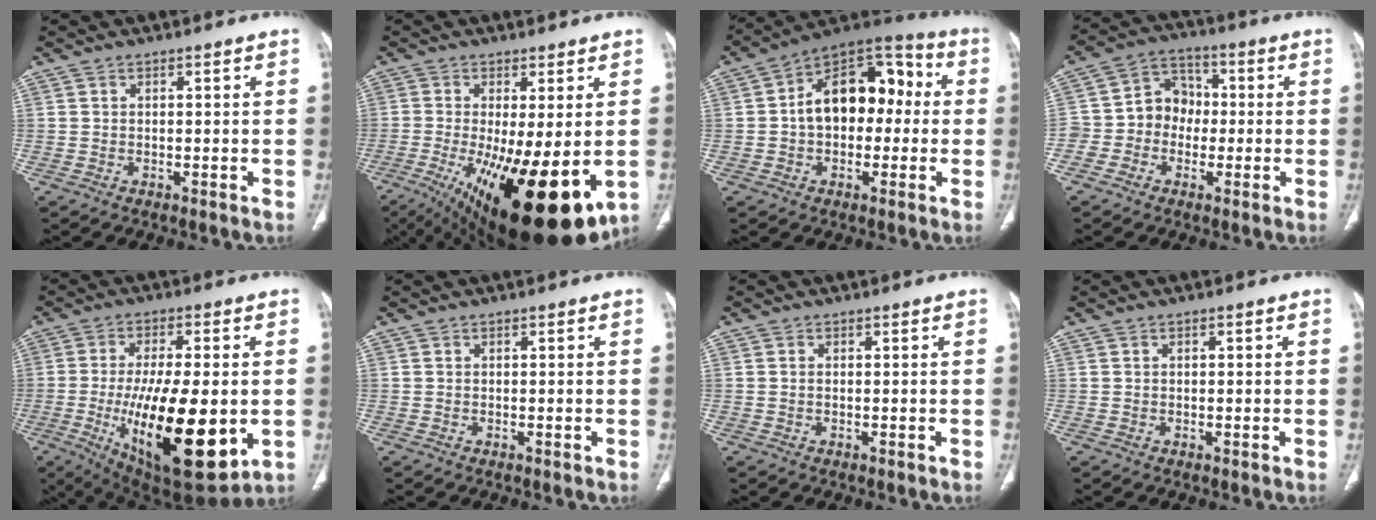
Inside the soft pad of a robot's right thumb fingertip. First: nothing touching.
{"total": 22.0, "force": [-6.0, 7.5, 19.7], "torque": [-0.301, -0.038, -0.071]}
{"total": 16.8, "force": [0.7, 10.9, 12.7], "torque": [-0.156, 0.053, 0.000]}
{"total": 9.2, "force": [-1.5, 8.3, 3.9], "torque": [-0.030, 0.037, -0.038]}
{"total": 23.6, "force": [-4.4, 8.6, 21.5], "torque": [-0.360, -0.030, -0.049]}
{"total": 0.0}
{"total": 0.0}
{"total": 0.6, "force": [0.1, 0.2, 0.5], "torque": [-0.010, 0.003, 0.003]}